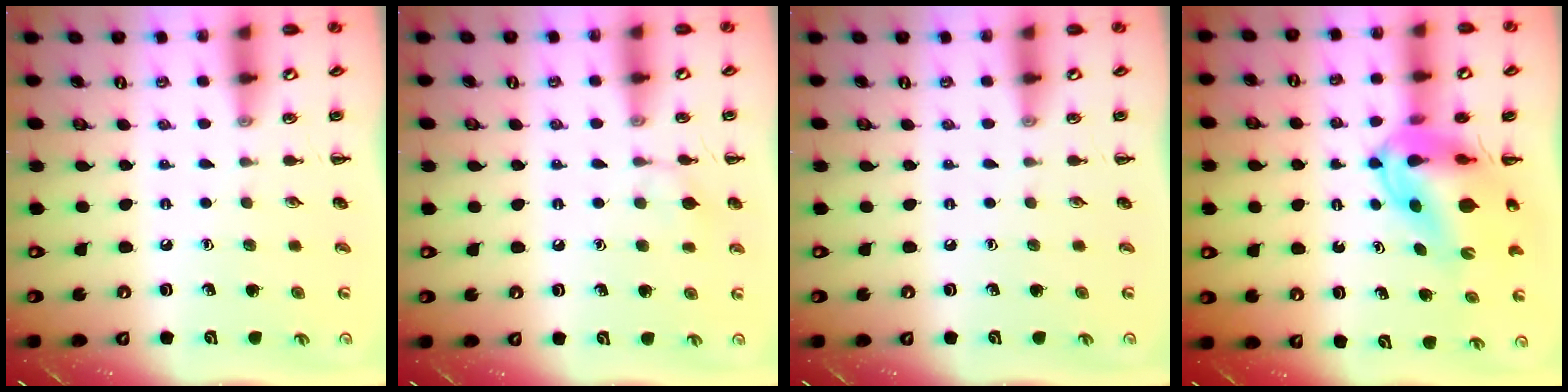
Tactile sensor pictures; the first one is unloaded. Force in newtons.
{"total": 6.7, "press": 6.6, "slide": 1.4}
{"total": 0.0}
{"total": 12.6, "press": 12.1, "slide": 3.5}